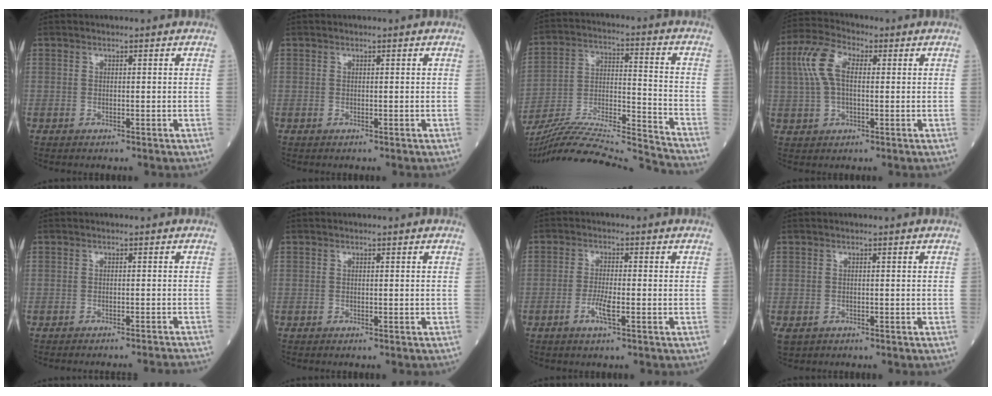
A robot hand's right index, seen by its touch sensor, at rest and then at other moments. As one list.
[{"total": 0.0}, {"total": 23.4, "force": [-22.0, -1.4, 7.8], "torque": [-0.149, -0.021, -0.360]}, {"total": 7.7, "force": [1.5, 3.7, 6.6], "torque": [-0.162, 0.029, 0.029]}, {"total": 8.3, "force": [-8.1, -1.0, 1.8], "torque": [-0.006, -0.011, -0.091]}, {"total": 0.0}, {"total": 3.5, "force": [-1.5, 0.3, 3.1], "torque": [-0.065, -0.003, -0.030]}, {"total": 1.7, "force": [-1.0, 1.3, 0.6], "torque": [-0.013, 0.000, -0.011]}]